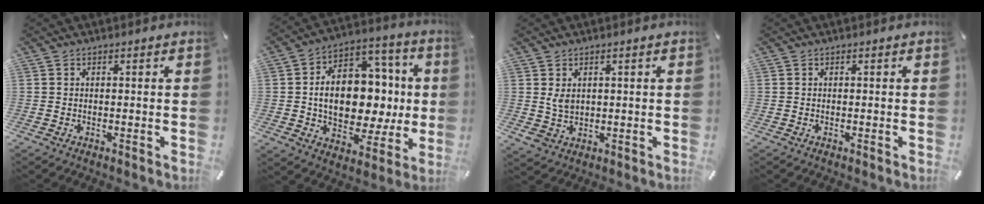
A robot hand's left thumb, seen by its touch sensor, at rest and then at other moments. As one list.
[{"total": 16.4, "force": [-0.6, 12.2, 11.0], "torque": [-0.186, -0.006, 0.000]}, {"total": 4.7, "force": [1.4, 3.9, 2.3], "torque": [-0.053, -0.009, 0.026]}, {"total": 0.0}]